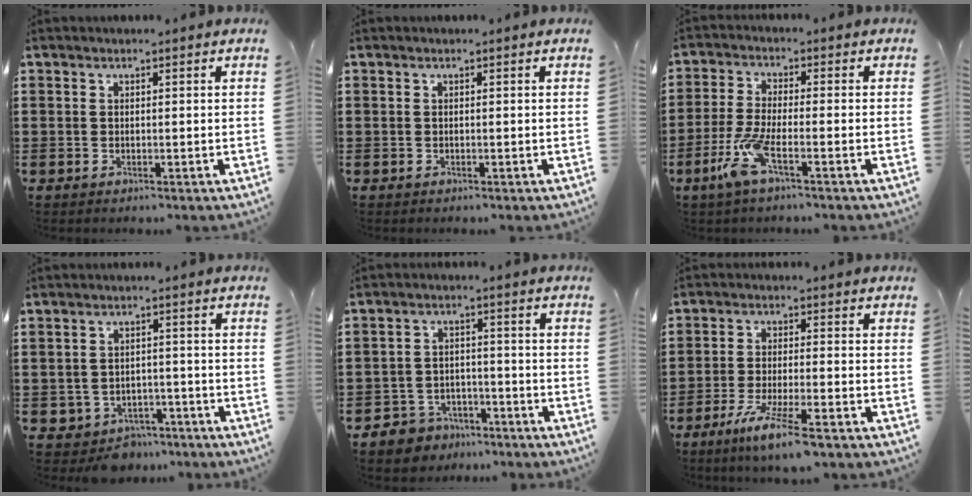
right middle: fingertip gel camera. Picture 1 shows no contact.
{"total": 0.0}
{"total": 6.8, "force": [-3.3, 1.1, 5.8], "torque": [-0.142, -0.018, -0.067]}
{"total": 3.4, "force": [-3.0, 1.6, 0.2], "torque": [-0.013, 0.004, -0.064]}
{"total": 4.3, "force": [-4.0, 1.7, 0.1], "torque": [-0.020, 0.007, -0.086]}
{"total": 6.9, "force": [-5.0, 0.4, 4.8], "torque": [-0.100, -0.014, -0.094]}